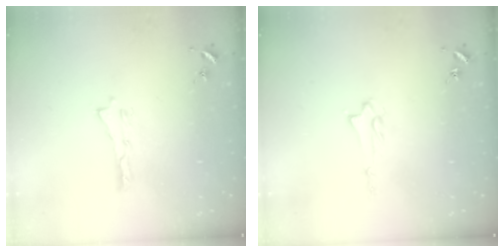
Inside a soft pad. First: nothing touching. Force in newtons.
{"total": 1.3, "press": 1.3, "slide": 0.2}